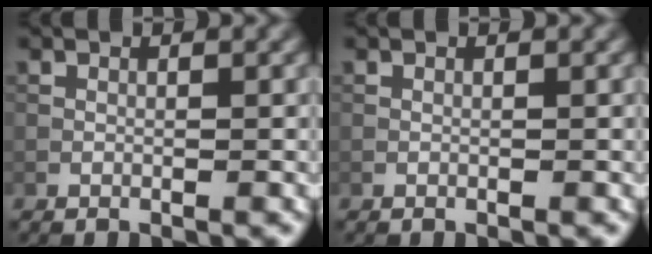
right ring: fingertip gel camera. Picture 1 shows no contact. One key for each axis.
{"total": 0.0}